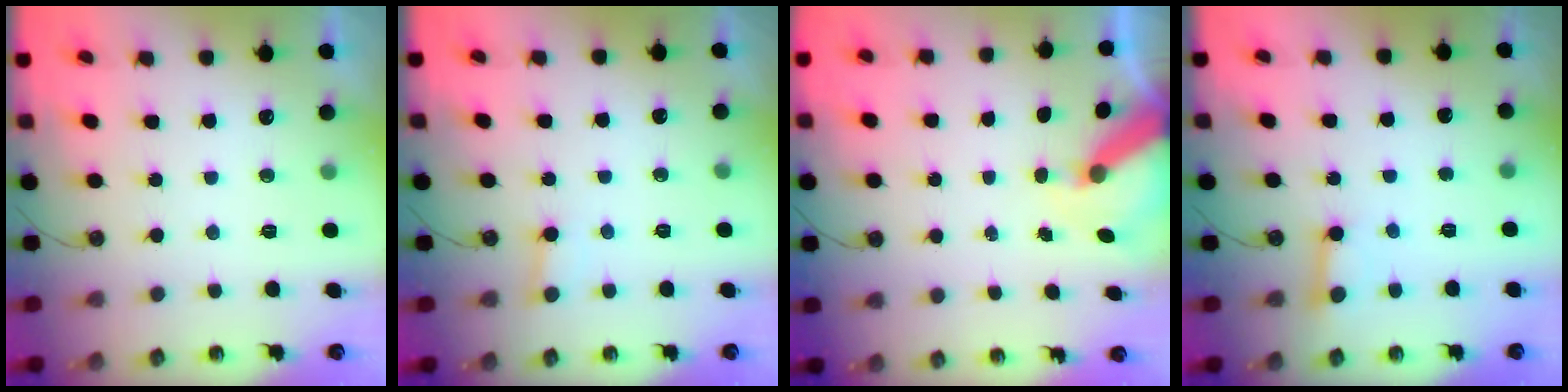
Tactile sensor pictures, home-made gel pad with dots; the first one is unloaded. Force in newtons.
{"total": 2.6, "press": 2.6, "slide": 0.1}
{"total": 6.9, "press": 6.9, "slide": 0.9}
{"total": 3.2, "press": 3.1, "slide": 0.2}